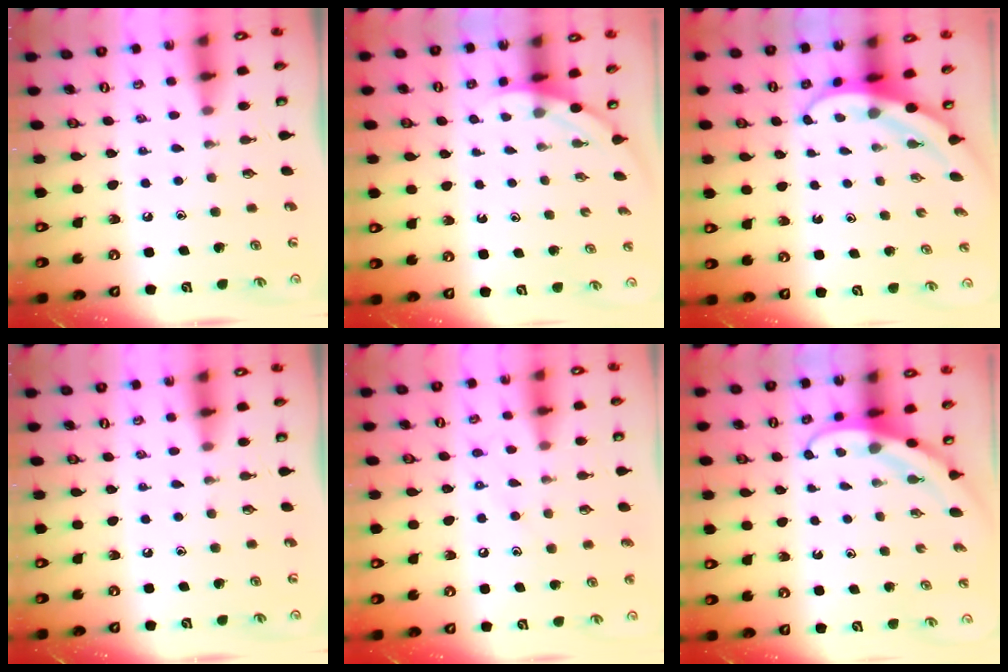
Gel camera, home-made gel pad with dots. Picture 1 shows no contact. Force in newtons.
{"total": 2.2, "press": 2.2, "slide": 0.0}
{"total": 3.5, "press": 3.5, "slide": 0.3}
{"total": 0.0}
{"total": 8.2, "press": 8.2, "slide": 0.8}
{"total": 3.7, "press": 3.7, "slide": 0.4}